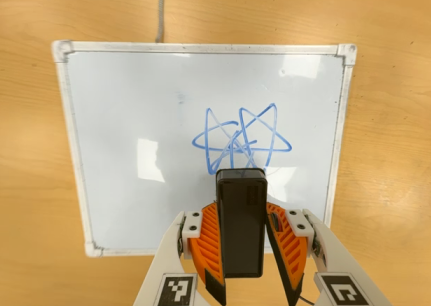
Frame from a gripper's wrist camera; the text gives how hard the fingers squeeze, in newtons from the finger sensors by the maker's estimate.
{"total": 5.2, "left": 4.7, "right": 5.7}